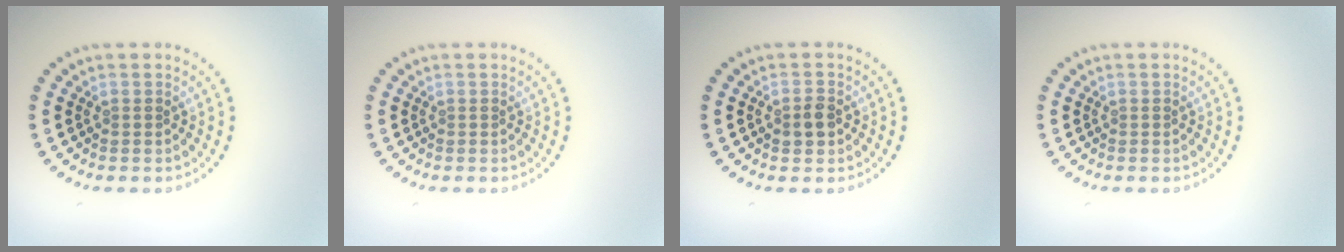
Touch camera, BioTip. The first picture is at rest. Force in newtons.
{"total": 0.0}
{"total": 1.7, "press": 1.6, "slide": 0.3}
{"total": 0.0}